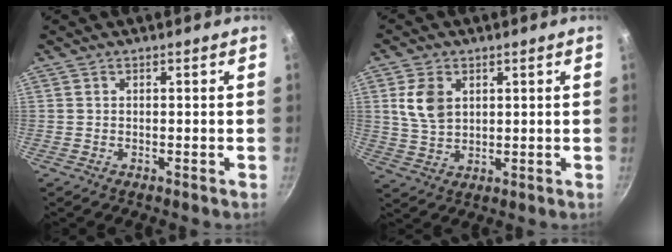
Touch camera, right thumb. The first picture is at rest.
{"total": 7.1, "force": [2.2, 4.8, 4.8], "torque": [-0.082, -0.010, 0.045]}